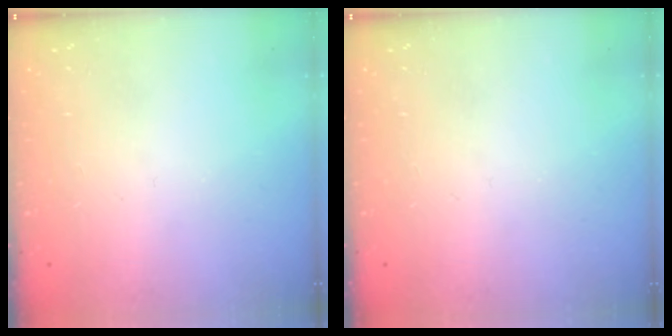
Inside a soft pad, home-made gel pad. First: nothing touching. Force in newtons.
{"total": 0.0}